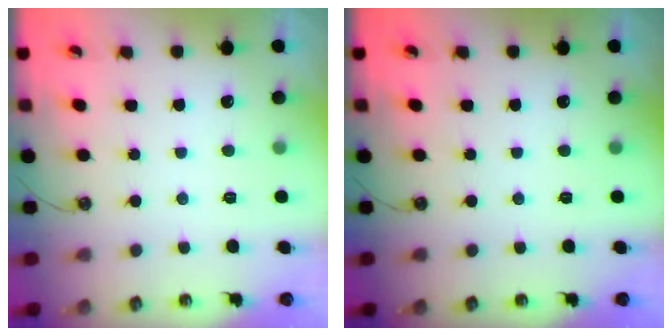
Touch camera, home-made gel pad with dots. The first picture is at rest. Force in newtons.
{"total": 0.0}